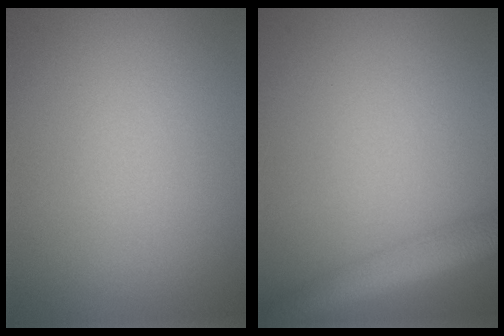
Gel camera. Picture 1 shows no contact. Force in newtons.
{"total": 4.9, "press": 4.9, "slide": 0.2}